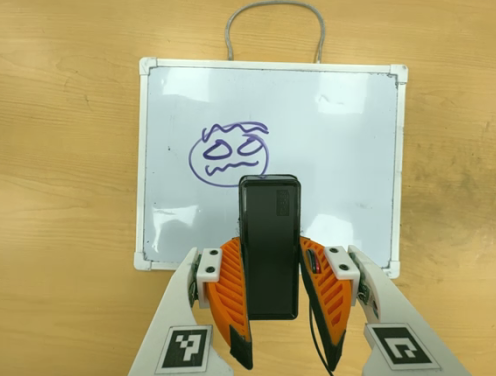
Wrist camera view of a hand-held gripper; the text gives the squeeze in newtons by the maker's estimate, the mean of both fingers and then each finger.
{"total": 4.4, "left": 3.3, "right": 5.6}